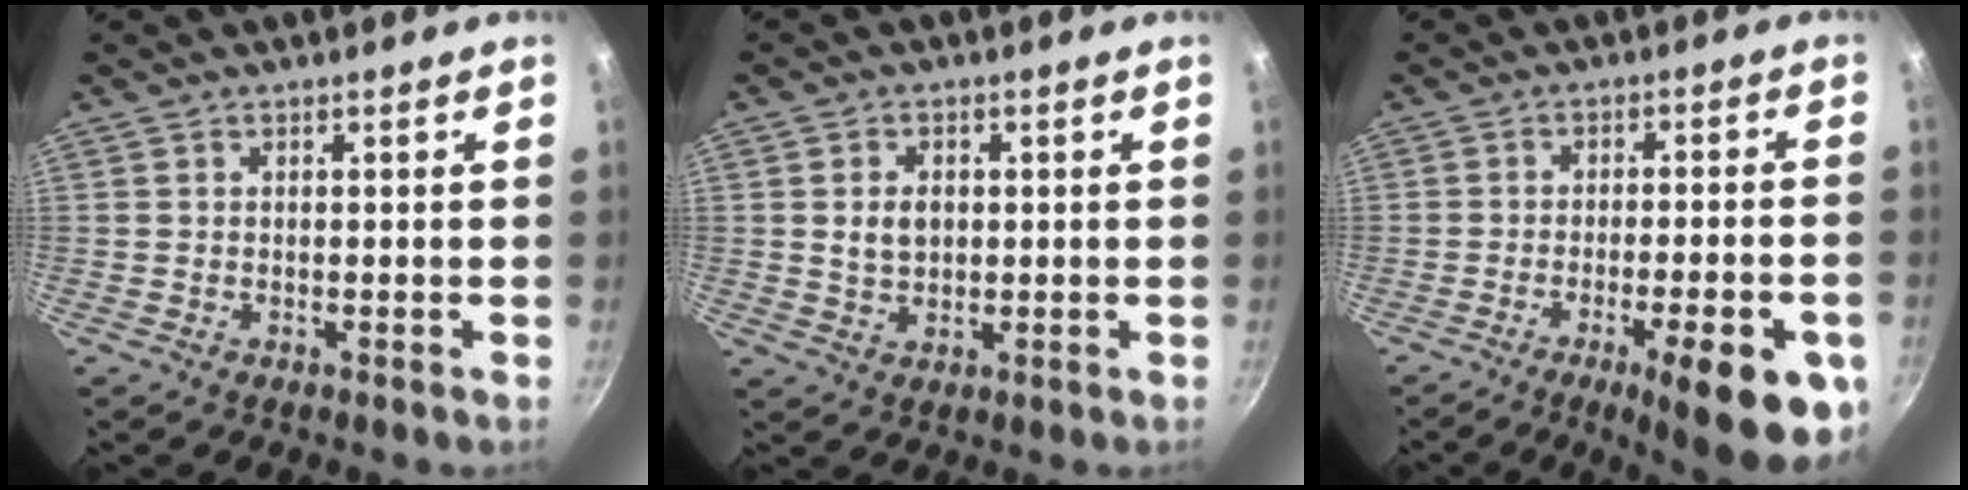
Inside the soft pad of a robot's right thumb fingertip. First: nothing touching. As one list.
[{"total": 4.7, "force": [0.6, 3.4, 3.2], "torque": [-0.043, 0.000, 0.012]}, {"total": 15.8, "force": [-7.0, 4.0, 13.6], "torque": [-0.158, 0.016, -0.092]}]